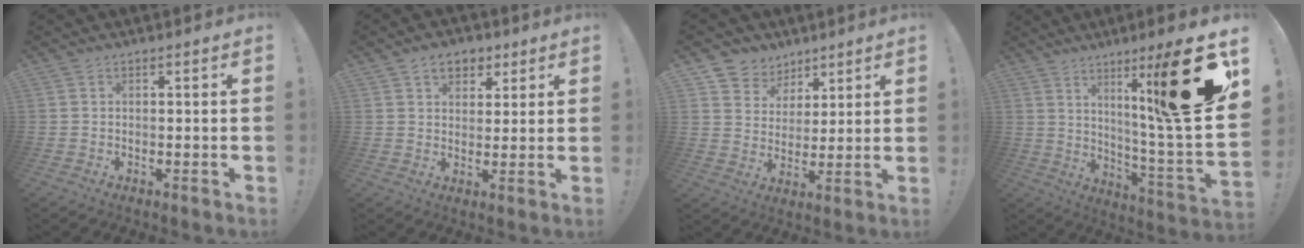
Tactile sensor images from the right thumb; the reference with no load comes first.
{"total": 7.1, "force": [3.7, 5.2, 3.1], "torque": [-0.032, -0.013, 0.068]}
{"total": 7.4, "force": [4.3, 6.0, 0.3], "torque": [-0.010, -0.034, 0.088]}
{"total": 22.4, "force": [9.6, 0.3, 20.2], "torque": [-0.298, -0.076, 0.136]}